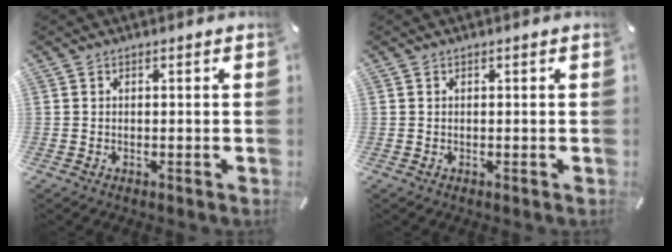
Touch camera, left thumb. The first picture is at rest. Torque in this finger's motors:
{"motor_torque": [0.01, -0.01, 0.00, -0.01, 0.03]}